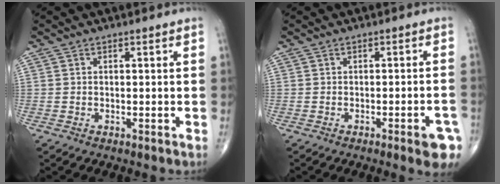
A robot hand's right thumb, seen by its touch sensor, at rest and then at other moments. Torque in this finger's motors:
{"motor_torque": [1.24, 1.32, 0.81, -0.04, 0.18]}